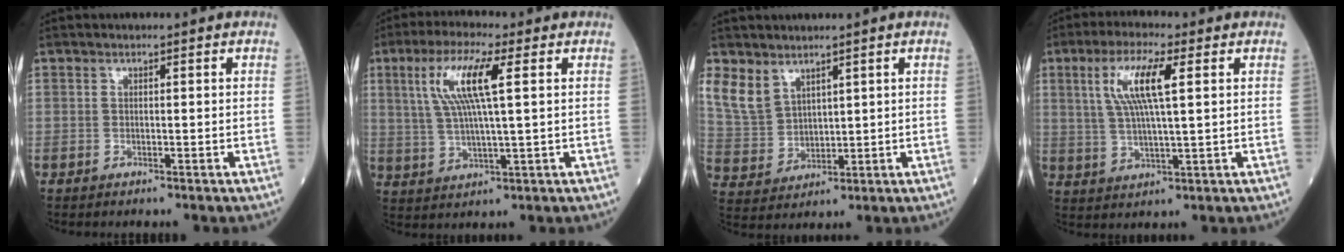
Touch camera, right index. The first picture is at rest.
{"total": 9.7, "force": [3.0, 0.8, 9.2], "torque": [-0.193, 0.012, 0.058]}
{"total": 6.4, "force": [4.4, 4.0, 2.5], "torque": [-0.062, 0.006, 0.107]}
{"total": 9.0, "force": [2.8, 1.1, 8.4], "torque": [-0.174, 0.009, 0.054]}